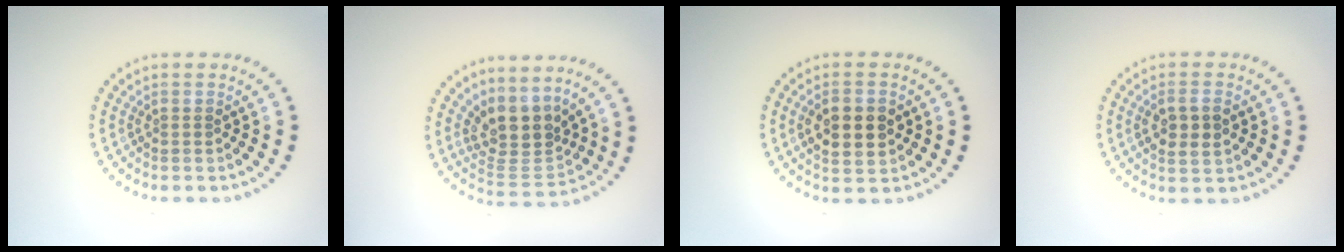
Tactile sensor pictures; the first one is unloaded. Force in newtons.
{"total": 4.0, "press": 3.1, "slide": 2.5}
{"total": 4.0, "press": 4.0, "slide": 0.4}
{"total": 3.0, "press": 2.9, "slide": 0.6}